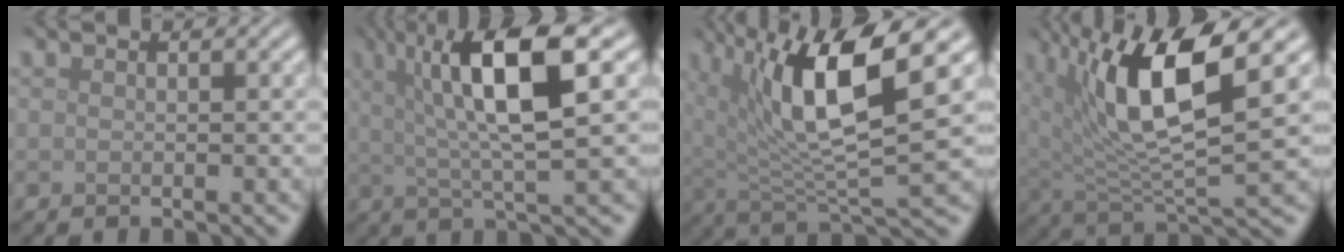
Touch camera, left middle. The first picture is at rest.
{"total": 9.6, "force": [2.8, 2.2, 9.0], "torque": [-0.136, 0.010, 0.046]}
{"total": 10.5, "force": [3.9, 2.7, 9.4], "torque": [-0.157, 0.002, 0.074]}
{"total": 10.1, "force": [3.7, 2.8, 8.9], "torque": [-0.161, -0.002, 0.071]}